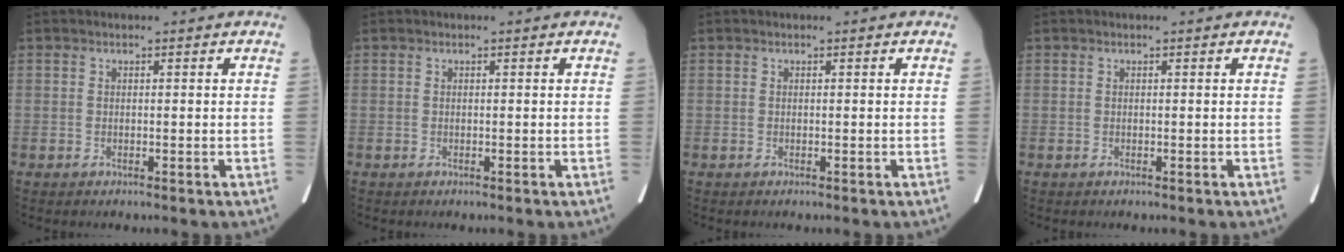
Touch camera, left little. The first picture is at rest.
{"total": 0.0}
{"total": 0.0}
{"total": 0.0}